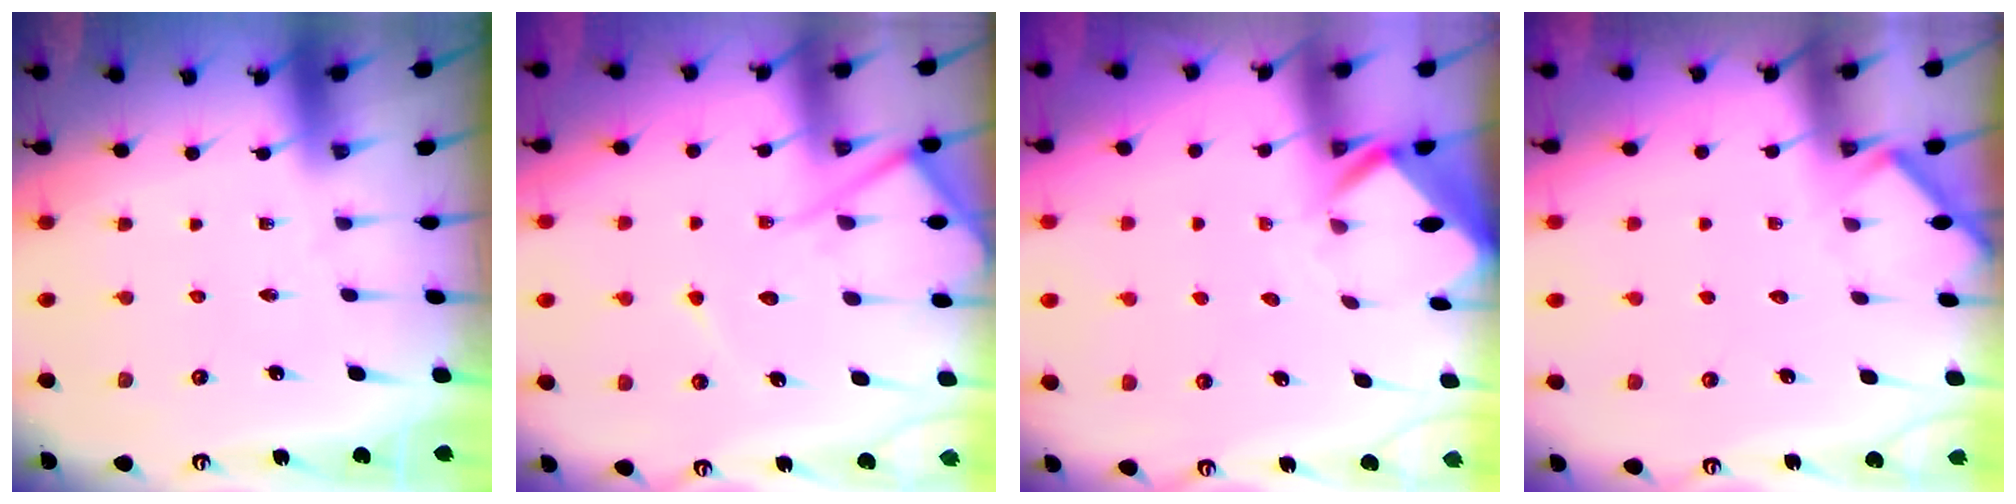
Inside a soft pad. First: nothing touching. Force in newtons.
{"total": 10.5, "press": 10.5, "slide": 1.1}
{"total": 2.8, "press": 2.8, "slide": 0.2}
{"total": 4.8, "press": 4.8, "slide": 0.6}